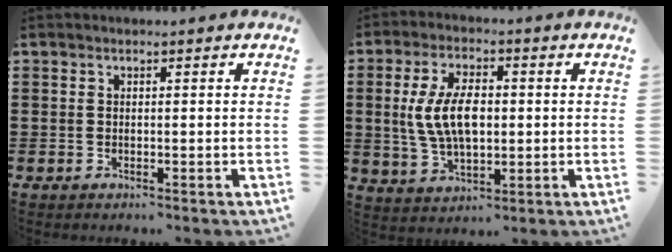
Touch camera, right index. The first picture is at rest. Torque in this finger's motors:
{"motor_torque": [1.38, -0.76, 1.05, 0.21]}